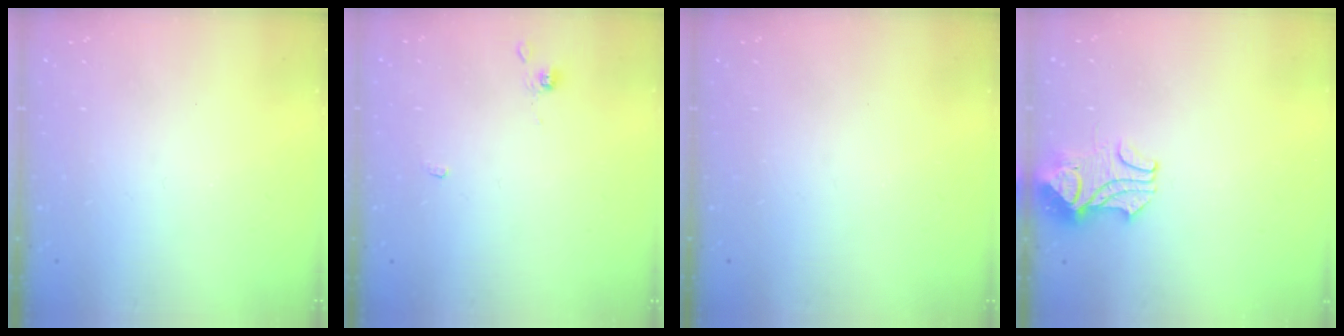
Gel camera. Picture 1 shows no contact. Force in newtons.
{"total": 0.0}
{"total": 0.0}
{"total": 2.3, "press": 2.2, "slide": 0.8}